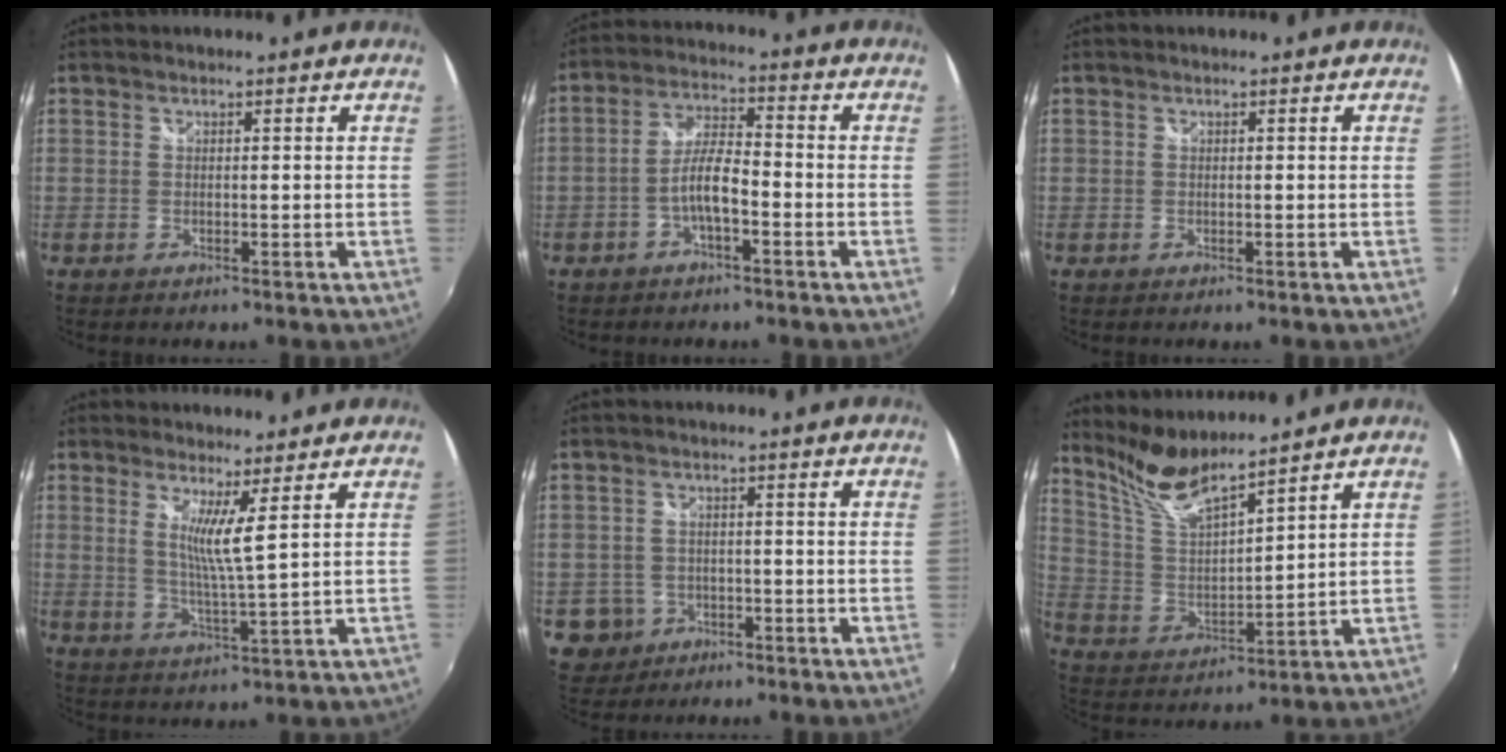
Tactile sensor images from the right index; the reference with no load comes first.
{"total": 5.9, "force": [-2.6, 1.5, 5.0], "torque": [-0.106, 0.012, -0.048]}
{"total": 0.0}
{"total": 5.3, "force": [2.6, -0.8, 4.5], "torque": [-0.080, -0.016, 0.041]}
{"total": 5.7, "force": [-1.9, 5.3, 0.8], "torque": [-0.029, 0.013, -0.021]}
{"total": 10.1, "force": [8.9, 0.5, 4.6], "torque": [-0.092, -0.012, 0.182]}